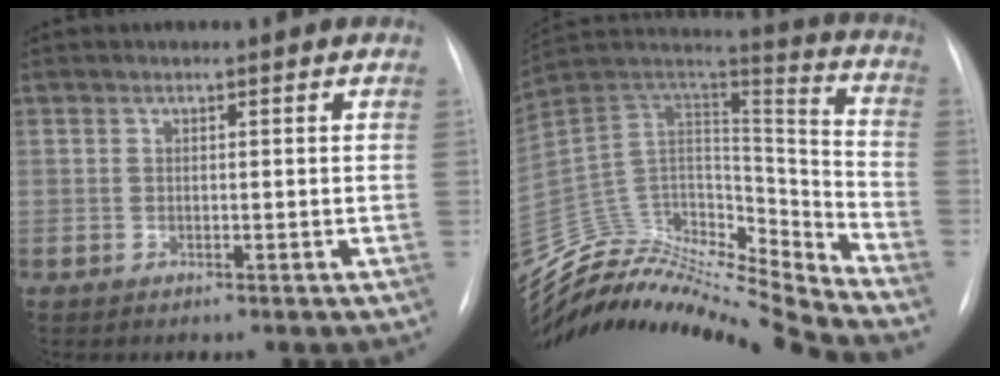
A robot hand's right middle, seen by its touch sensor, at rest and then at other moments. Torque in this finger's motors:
{"motor_torque": [-0.55, -0.81, -0.11, -0.02]}